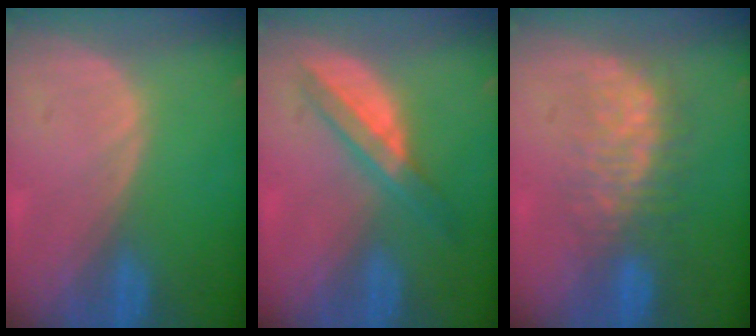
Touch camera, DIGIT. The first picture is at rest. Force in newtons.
{"total": 5.5, "press": 5.3, "slide": 1.6}
{"total": 7.8, "press": 7.6, "slide": 2.0}